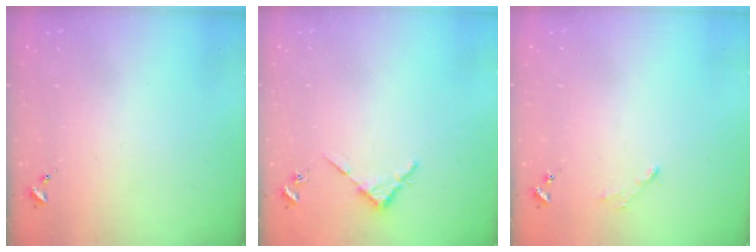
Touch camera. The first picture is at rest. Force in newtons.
{"total": 3.1, "press": 3.1, "slide": 0.3}
{"total": 2.9, "press": 2.9, "slide": 0.4}